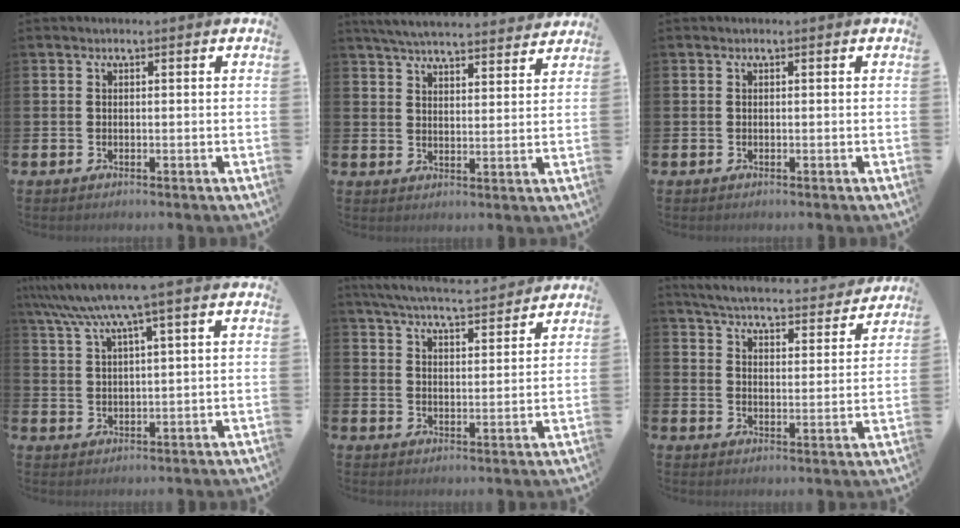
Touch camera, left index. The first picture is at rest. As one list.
[{"total": 5.6, "force": [5.4, 0.5, 1.1], "torque": [-0.036, -0.032, 0.097]}, {"total": 0.0}, {"total": 6.8, "force": [5.1, 0.2, 4.4], "torque": [-0.097, -0.018, 0.088]}, {"total": 6.1, "force": [5.9, 0.5, 1.5], "torque": [-0.048, -0.035, 0.105]}, {"total": 5.3, "force": [5.2, 0.5, 1.2], "torque": [-0.043, -0.040, 0.086]}]